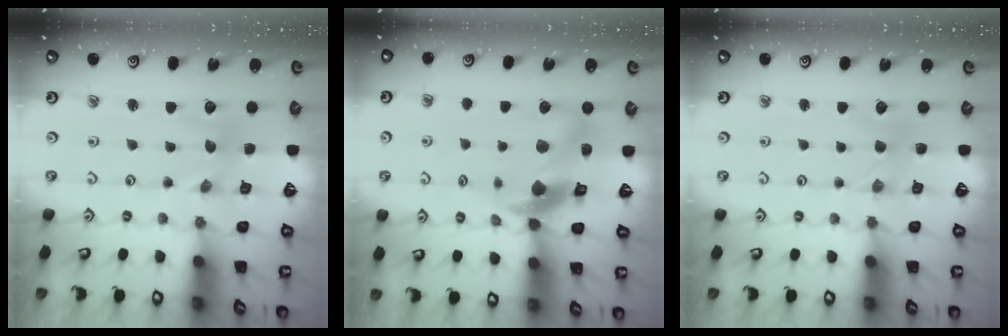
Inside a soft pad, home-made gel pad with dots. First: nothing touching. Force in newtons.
{"total": 11.8, "press": 11.7, "slide": 1.9}
{"total": 2.5, "press": 2.5, "slide": 0.4}